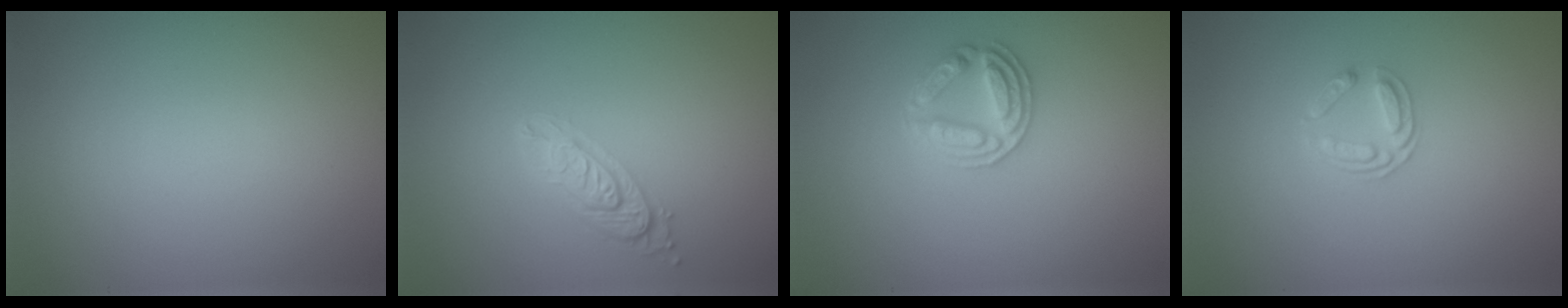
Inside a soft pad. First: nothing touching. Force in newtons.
{"total": 2.9, "press": 2.2, "slide": 1.9}
{"total": 2.8, "press": 2.7, "slide": 0.4}
{"total": 1.7, "press": 1.3, "slide": 1.1}